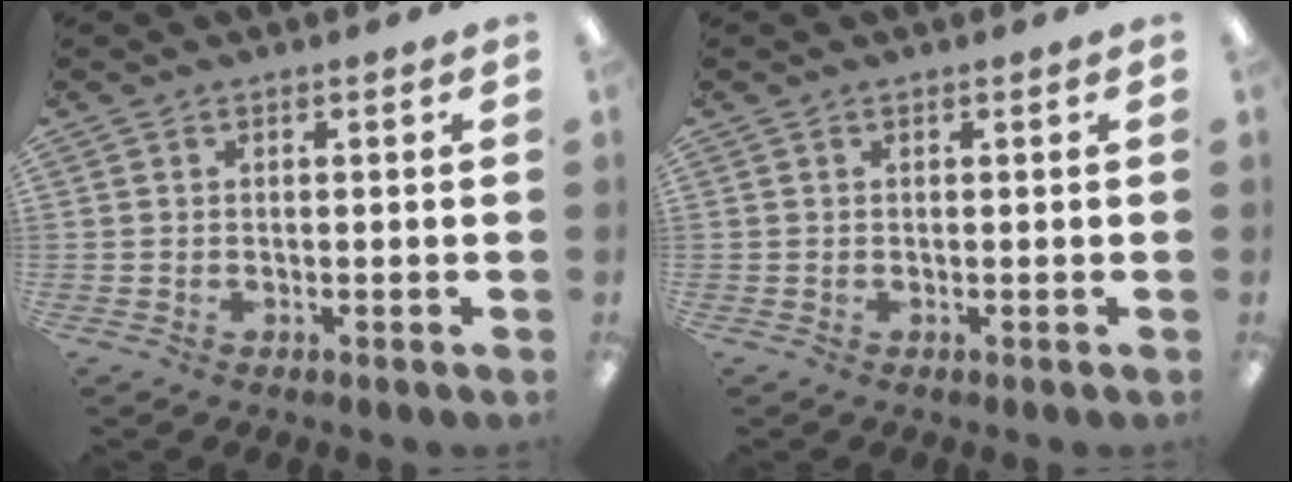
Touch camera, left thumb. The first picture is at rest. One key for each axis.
{"total": 0.0}